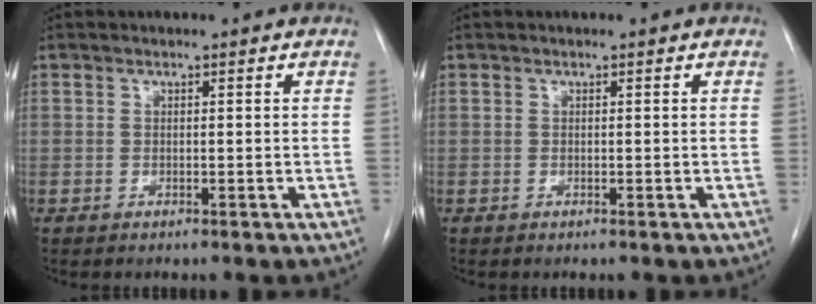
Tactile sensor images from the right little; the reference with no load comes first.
{"total": 0.0}